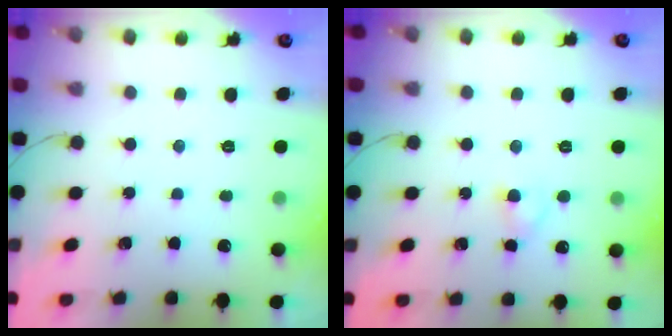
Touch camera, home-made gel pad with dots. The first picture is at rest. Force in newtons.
{"total": 2.7, "press": 2.5, "slide": 1.2}